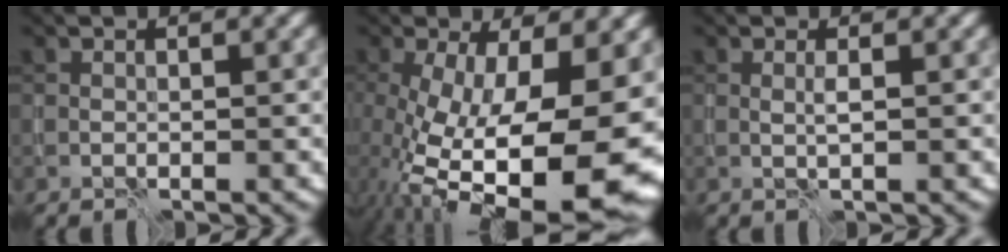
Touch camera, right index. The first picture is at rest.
{"total": 17.6, "force": [-4.1, 7.5, 15.4], "torque": [-0.244, -0.053, -0.047]}
{"total": 0.7, "force": [0.0, -0.3, 0.6], "torque": [-0.013, 0.002, -0.001]}